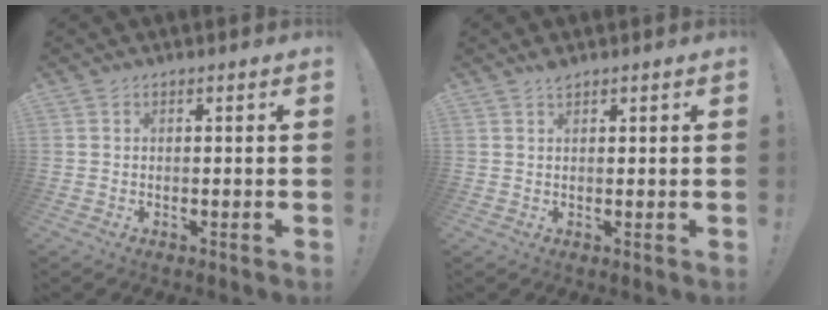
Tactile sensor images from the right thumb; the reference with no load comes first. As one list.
[{"total": 1.4, "force": [1.2, 0.4, 0.6], "torque": [-0.006, -0.003, 0.020]}]